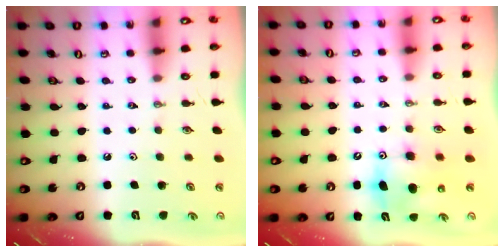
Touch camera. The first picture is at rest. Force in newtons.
{"total": 9.0, "press": 8.8, "slide": 2.0}